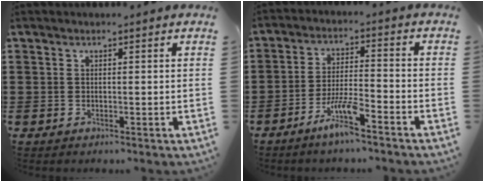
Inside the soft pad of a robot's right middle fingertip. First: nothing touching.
{"total": 5.9, "force": [-4.2, 0.5, 4.2], "torque": [-0.089, -0.007, -0.079]}